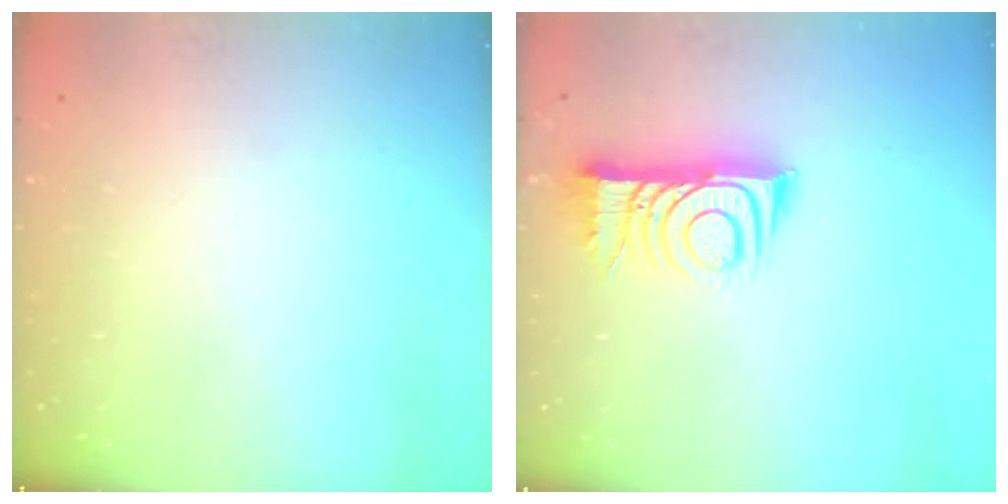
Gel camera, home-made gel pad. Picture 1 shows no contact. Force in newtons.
{"total": 9.6, "press": 9.6, "slide": 0.7}